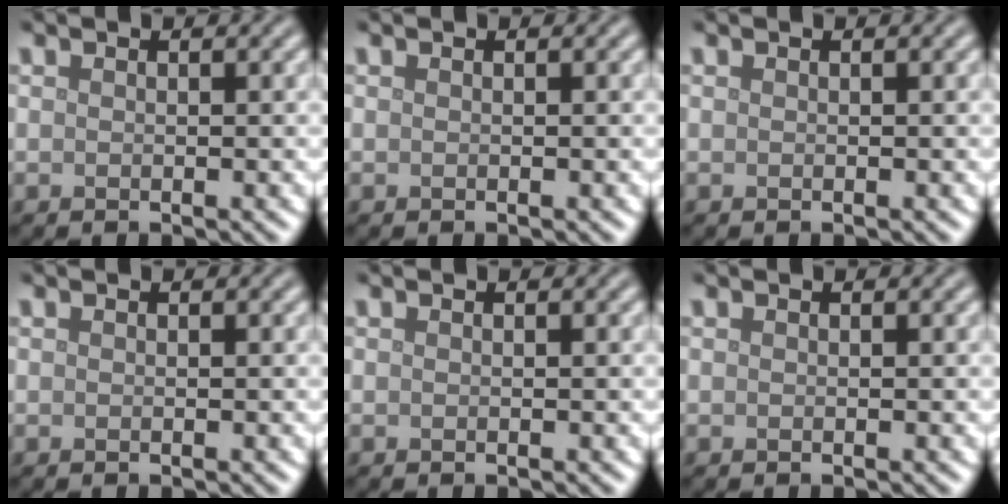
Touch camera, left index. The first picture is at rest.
{"total": 0.0}
{"total": 0.0}
{"total": 0.0}
{"total": 0.0}
{"total": 0.0}